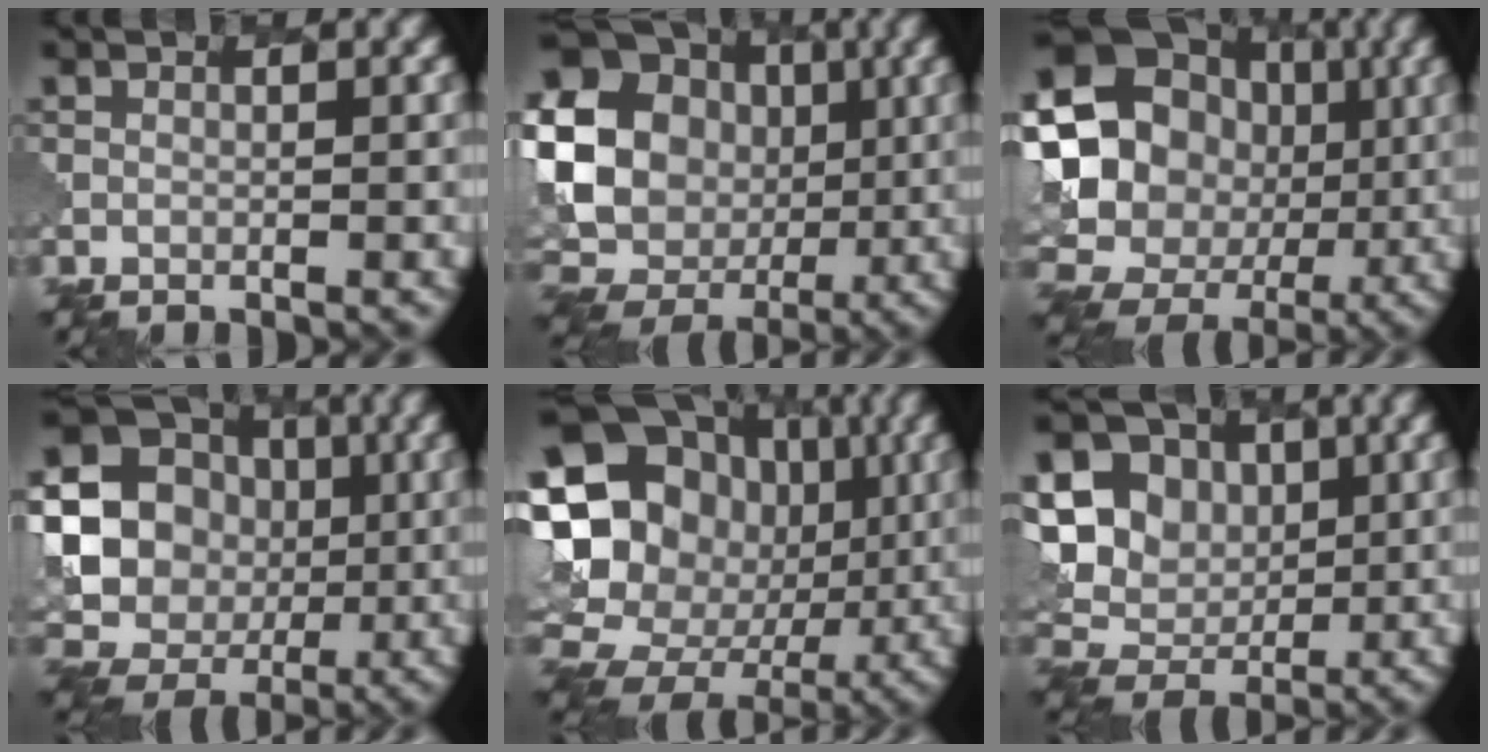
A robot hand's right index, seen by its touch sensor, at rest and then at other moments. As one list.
[{"total": 24.0, "force": [1.1, 22.6, 8.2], "torque": [-0.190, -0.003, -0.028]}, {"total": 21.0, "force": [-0.4, 19.3, 8.0], "torque": [-0.172, 0.023, -0.034]}, {"total": 22.1, "force": [0.0, 21.1, 6.6], "torque": [-0.156, 0.001, -0.044]}, {"total": 21.9, "force": [0.9, 19.3, 10.2], "torque": [-0.206, 0.044, -0.006]}, {"total": 11.2, "force": [2.9, 9.3, 5.5], "torque": [-0.124, 0.037, 0.031]}]